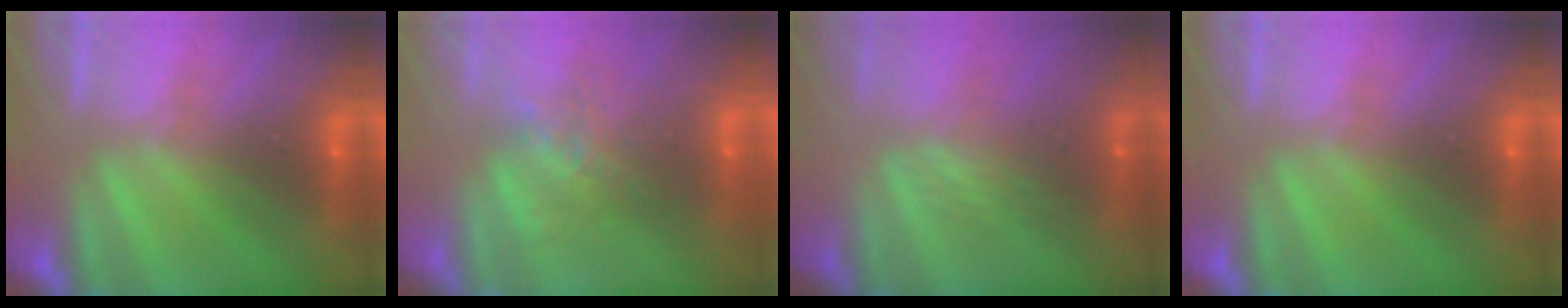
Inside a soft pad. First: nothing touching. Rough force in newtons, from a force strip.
{"total": 7.3}
{"total": 2.4}
{"total": 0.0}